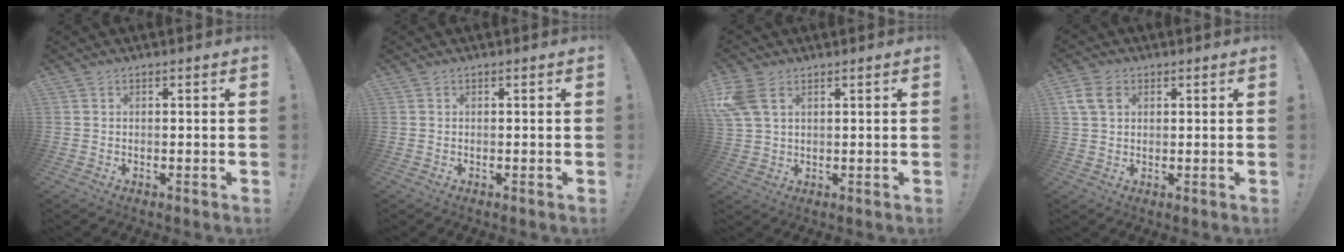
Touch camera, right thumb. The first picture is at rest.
{"total": 0.0}
{"total": 7.7, "force": [3.5, 4.5, 5.2], "torque": [-0.115, -0.008, 0.070]}
{"total": 7.5, "force": [2.5, 5.4, 4.6], "torque": [-0.090, 0.002, 0.050]}